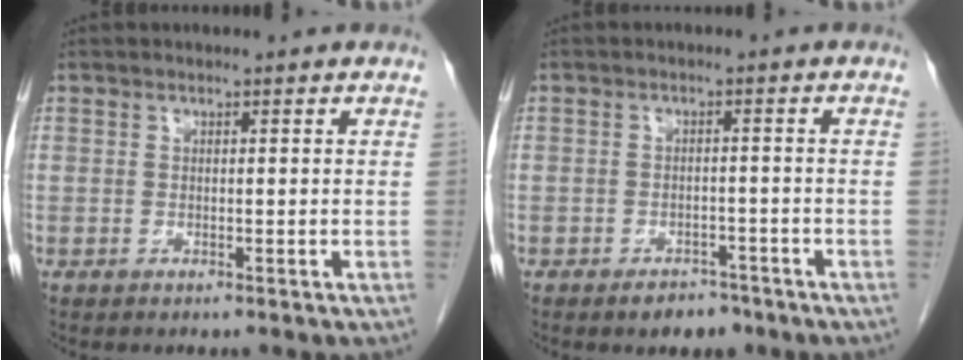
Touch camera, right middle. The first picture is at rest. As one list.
[{"total": 3.3, "force": [-2.4, 1.8, 1.3], "torque": [-0.015, 0.005, -0.028]}]